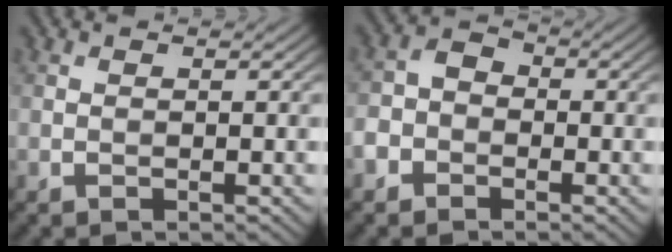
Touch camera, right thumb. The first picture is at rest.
{"total": 4.0, "force": [-2.1, 3.0, 1.5], "torque": [-0.034, 0.000, -0.053]}